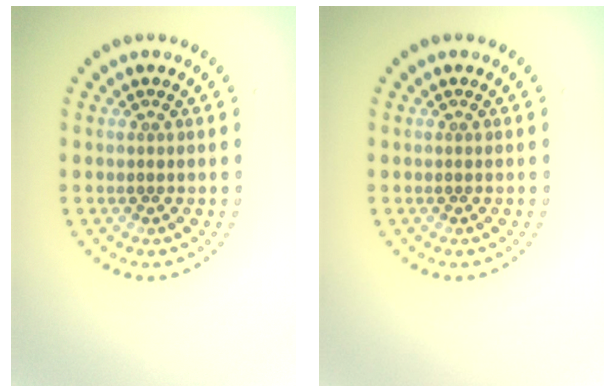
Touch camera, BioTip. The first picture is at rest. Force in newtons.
{"total": 0.0}